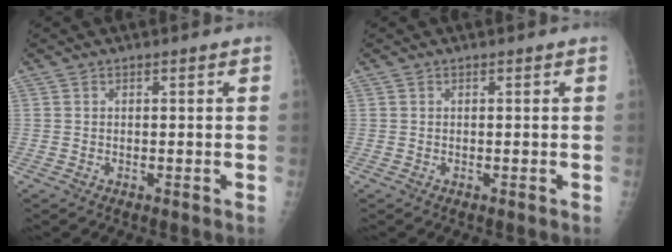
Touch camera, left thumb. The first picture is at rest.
{"total": 0.0}